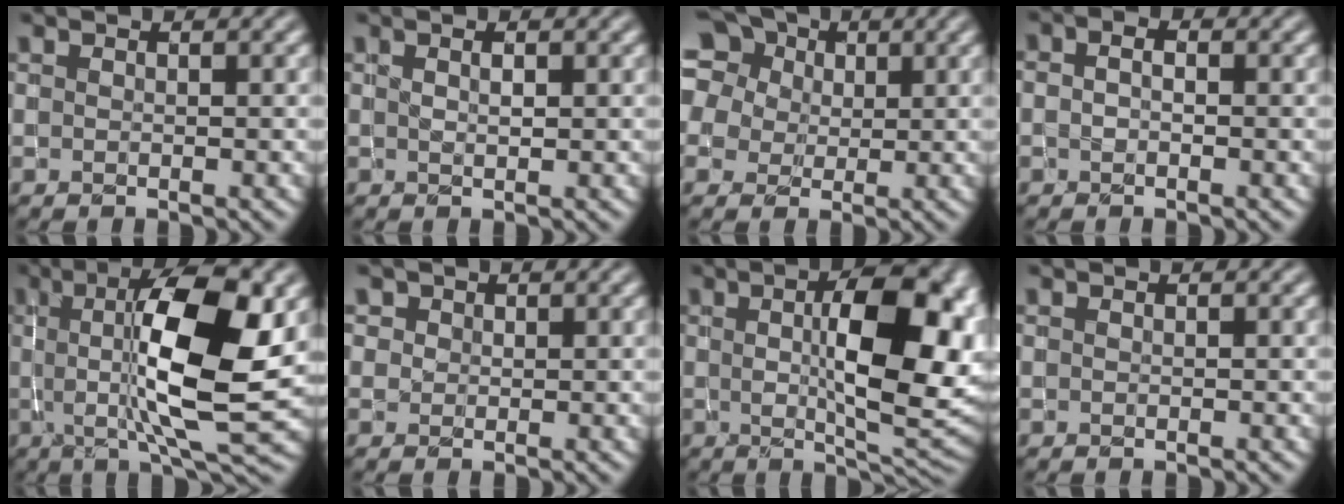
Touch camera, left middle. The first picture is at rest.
{"total": 0.7, "force": [0.3, 0.3, 0.6], "torque": [-0.010, -0.002, 0.009]}
{"total": 14.0, "force": [6.7, 10.3, 6.6], "torque": [-0.155, 0.048, 0.095]}
{"total": 2.1, "force": [-0.2, 1.6, 1.3], "torque": [-0.006, 0.004, -0.024]}
{"total": 11.2, "force": [1.1, 2.7, 10.8], "torque": [-0.161, -0.003, 0.024]}
{"total": 0.8, "force": [0.2, 0.8, -0.1], "torque": [0.006, -0.001, 0.004]}
{"total": 11.6, "force": [1.6, 4.2, 10.8], "torque": [-0.146, 0.004, 0.030]}
{"total": 0.0}